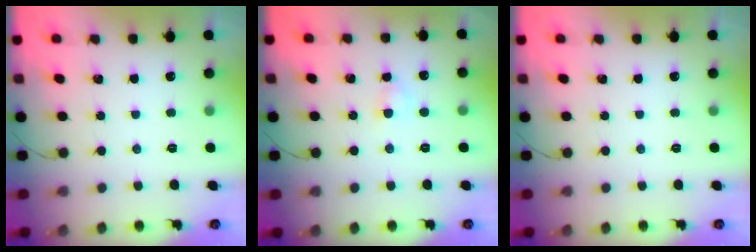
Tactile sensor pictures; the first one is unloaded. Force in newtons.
{"total": 2.6, "press": 2.4, "slide": 1.1}
{"total": 0.0}